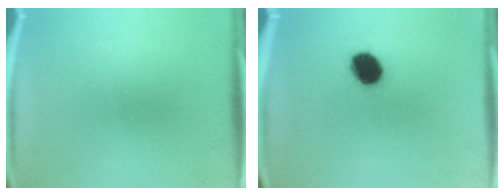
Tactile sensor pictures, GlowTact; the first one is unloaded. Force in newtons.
{"total": 8.8}